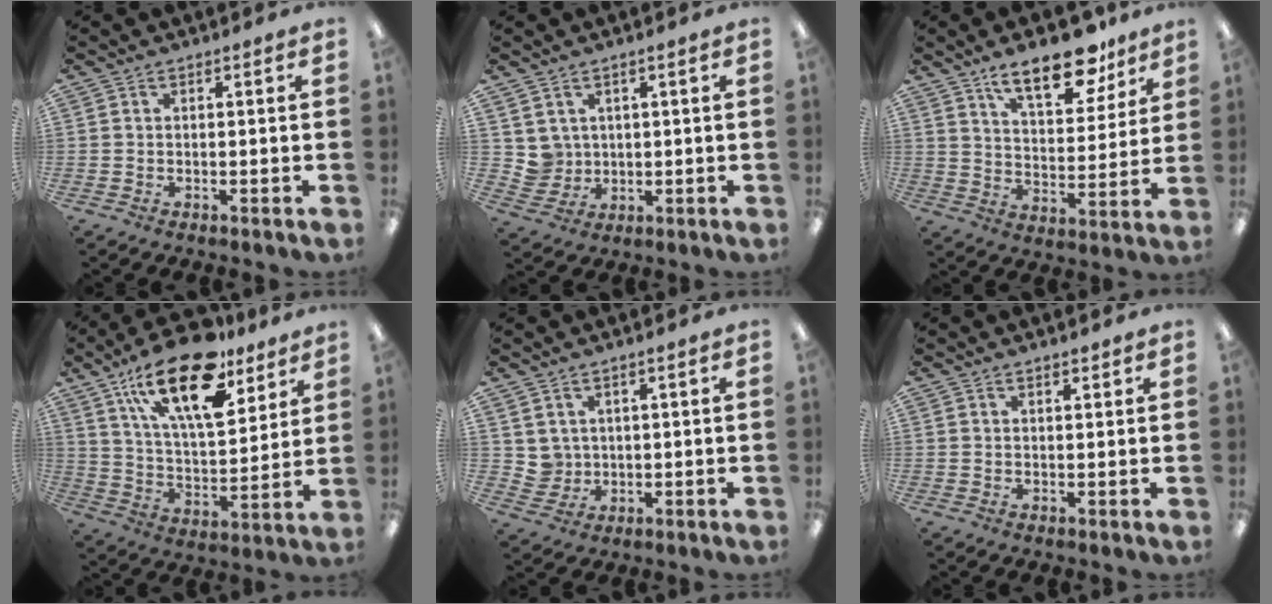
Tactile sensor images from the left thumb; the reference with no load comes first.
{"total": 4.3, "force": [2.5, 3.6, 0.0], "torque": [-0.020, -0.005, 0.050]}
{"total": 15.9, "force": [11.1, 6.8, 9.2], "torque": [-0.125, -0.058, 0.186]}
{"total": 23.2, "force": [14.7, 9.6, 15.1], "torque": [-0.250, -0.075, 0.251]}
{"total": 3.8, "force": [2.5, 2.9, 0.0], "torque": [-0.016, -0.006, 0.048]}
{"total": 1.1, "force": [1.0, 0.3, 0.4], "torque": [-0.009, -0.001, 0.019]}